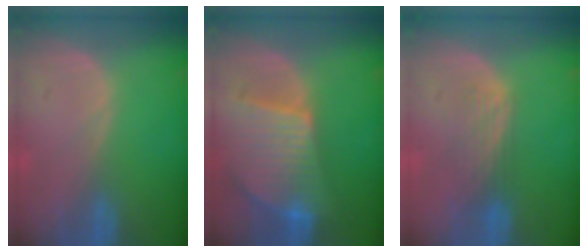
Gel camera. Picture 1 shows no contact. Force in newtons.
{"total": 9.4, "press": 8.2, "slide": 4.6}
{"total": 4.0, "press": 3.5, "slide": 2.1}